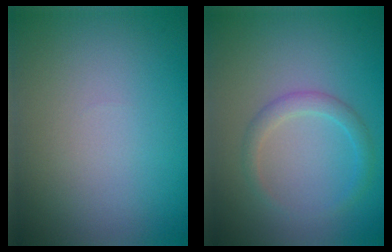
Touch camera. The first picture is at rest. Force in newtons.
{"total": 1.8, "press": 1.7, "slide": 0.1}